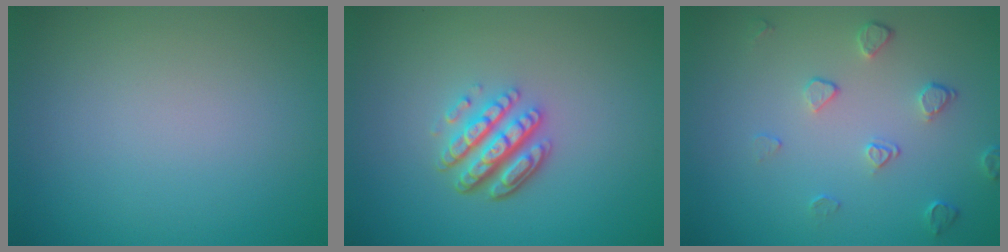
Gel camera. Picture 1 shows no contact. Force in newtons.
{"total": 4.4, "press": 3.3, "slide": 2.9}
{"total": 2.0, "press": 1.3, "slide": 1.5}